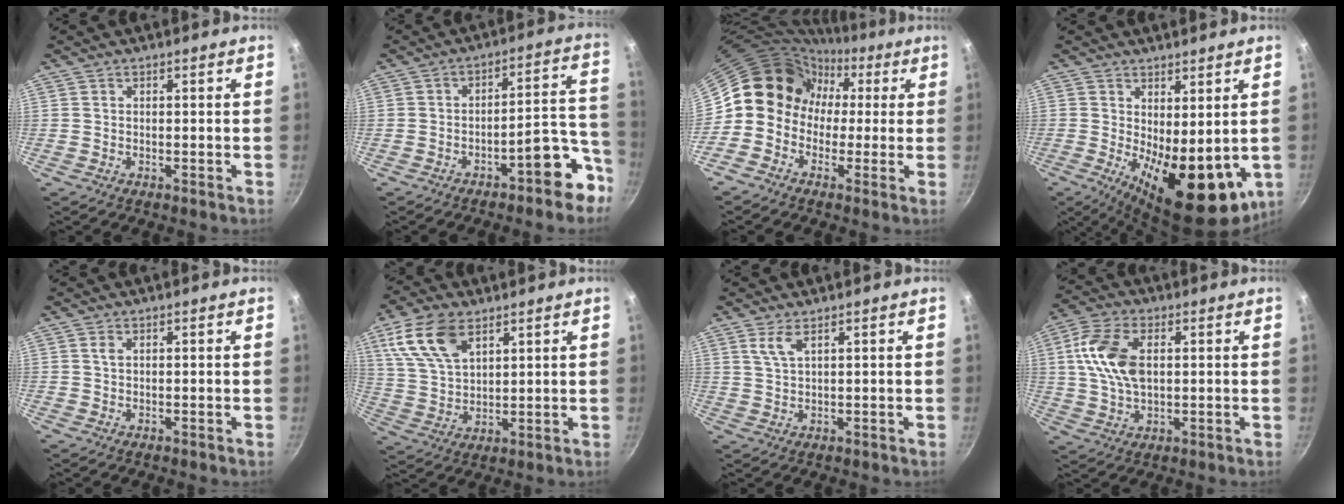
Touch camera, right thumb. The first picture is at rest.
{"total": 10.6, "force": [-6.2, 3.7, 7.7], "torque": [-0.051, 0.077, -0.081]}
{"total": 10.0, "force": [0.8, 9.3, 3.7], "torque": [-0.025, 0.032, -0.016]}
{"total": 15.3, "force": [-1.2, 6.9, 13.6], "torque": [-0.163, -0.021, 0.000]}
{"total": 0.9, "force": [0.3, 0.5, 0.6], "torque": [-0.011, 0.000, 0.006]}
{"total": 12.3, "force": [6.2, 6.6, 8.3], "torque": [-0.155, -0.014, 0.128]}
{"total": 3.2, "force": [1.8, 1.0, 2.5], "torque": [-0.051, -0.010, 0.041]}
{"total": 11.6, "force": [2.1, 6.9, 9.1], "torque": [-0.166, 0.009, 0.033]}